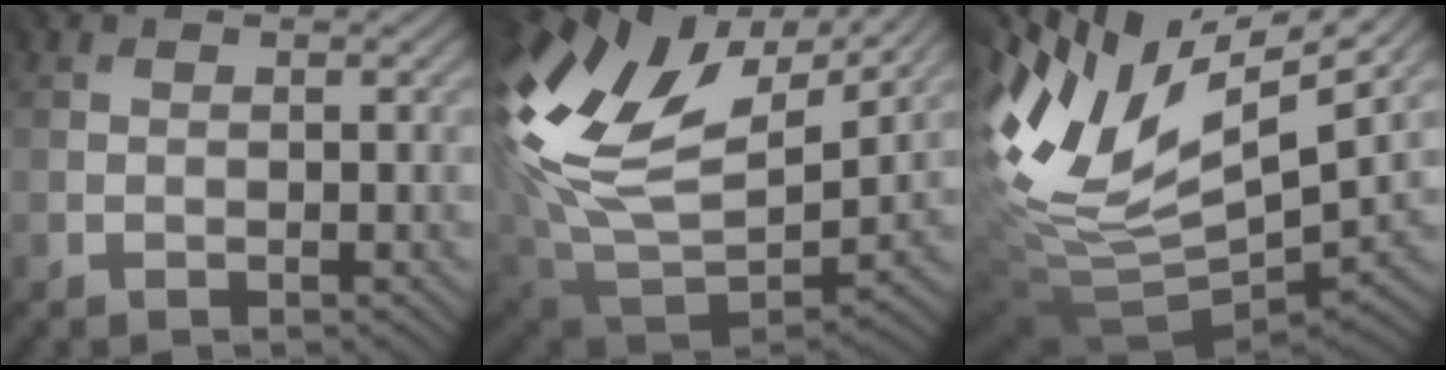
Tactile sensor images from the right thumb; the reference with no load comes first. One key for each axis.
{"total": 17.9, "fx": 7.0, "fy": 11.6, "fz": 11.8, "tx": -0.287, "ty": 0.009, "tz": 0.131}
{"total": 13.6, "fx": 5.8, "fy": 7.1, "fz": 10.0, "tx": -0.245, "ty": -0.001, "tz": 0.129}